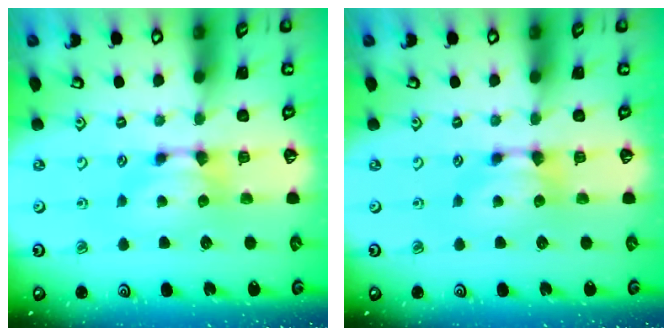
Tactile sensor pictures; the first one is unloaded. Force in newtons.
{"total": 0.0}